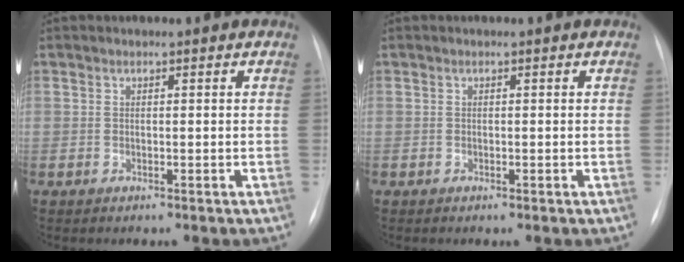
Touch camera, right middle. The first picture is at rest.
{"total": 0.0}